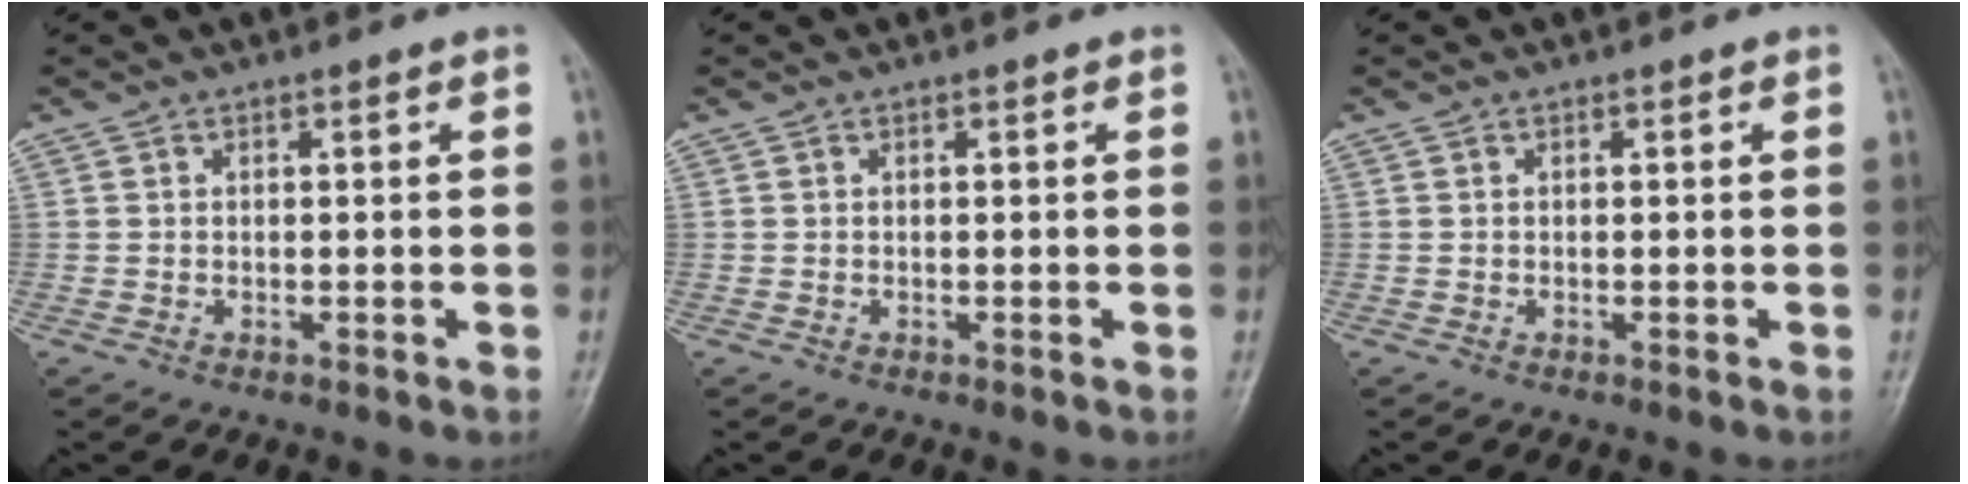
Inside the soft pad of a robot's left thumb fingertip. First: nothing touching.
{"total": 0.0}
{"total": 0.0}